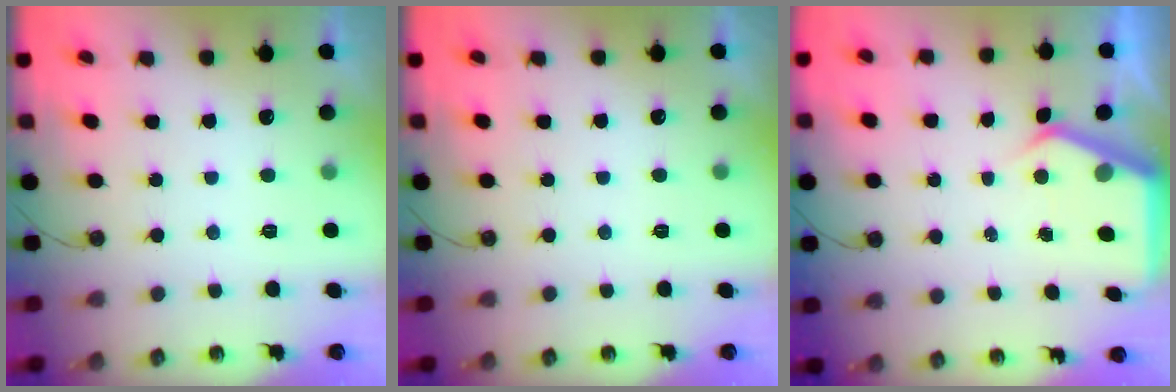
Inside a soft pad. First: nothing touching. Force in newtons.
{"total": 0.0}
{"total": 4.9, "press": 4.9, "slide": 0.5}